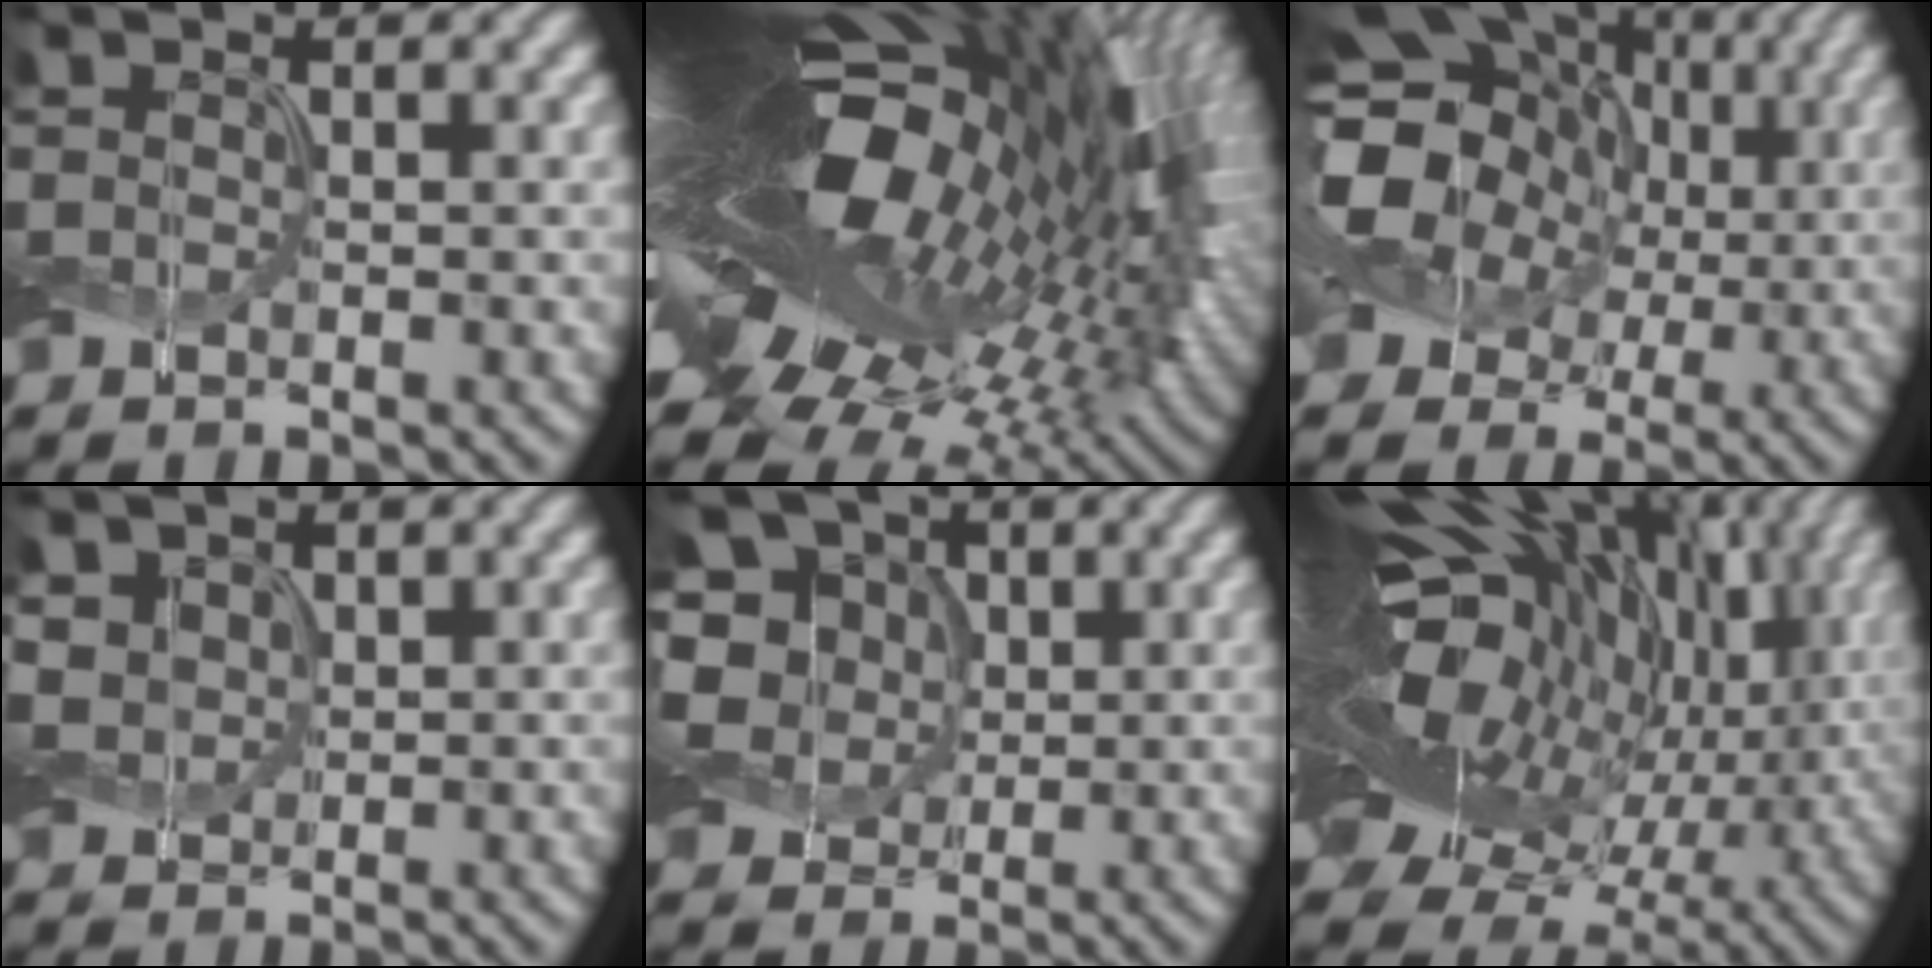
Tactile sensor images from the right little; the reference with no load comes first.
{"total": 21.7, "force": [0.2, 10.3, 19.1], "torque": [-0.322, -0.022, -0.024]}
{"total": 15.7, "force": [2.5, 12.3, 9.4], "torque": [-0.185, 0.028, 0.022]}
{"total": 2.4, "force": [0.8, 2.0, 1.1], "torque": [-0.029, 0.004, 0.006]}
{"total": 8.1, "force": [0.9, 6.9, 4.2], "torque": [-0.105, 0.030, -0.002]}
{"total": 20.2, "force": [2.3, 12.5, 15.7], "torque": [-0.265, -0.008, 0.050]}